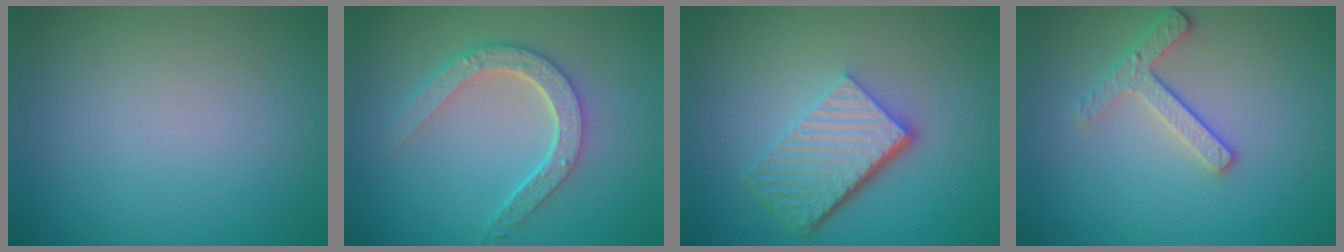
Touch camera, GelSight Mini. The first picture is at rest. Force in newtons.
{"total": 4.4, "press": 3.4, "slide": 2.7}
{"total": 5.9, "press": 4.0, "slide": 4.3}
{"total": 2.4, "press": 2.3, "slide": 0.8}